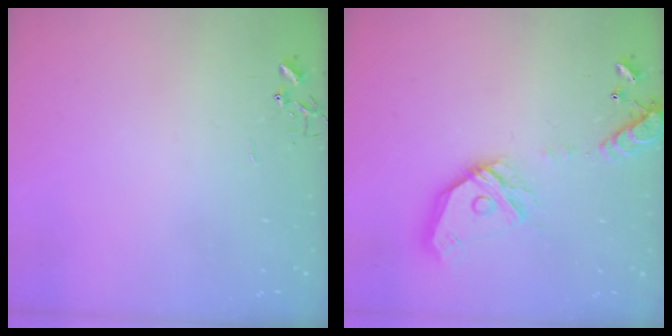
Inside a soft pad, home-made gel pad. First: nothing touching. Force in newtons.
{"total": 17.4, "press": 17.2, "slide": 2.7}